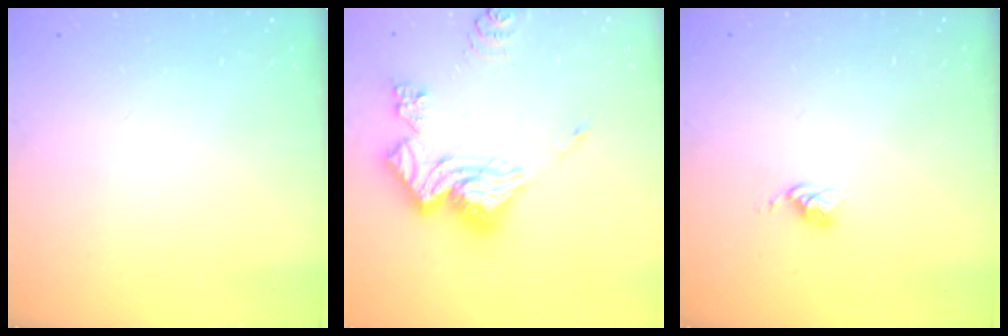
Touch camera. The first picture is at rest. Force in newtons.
{"total": 18.6, "press": 18.5, "slide": 1.8}
{"total": 3.9, "press": 3.8, "slide": 0.3}